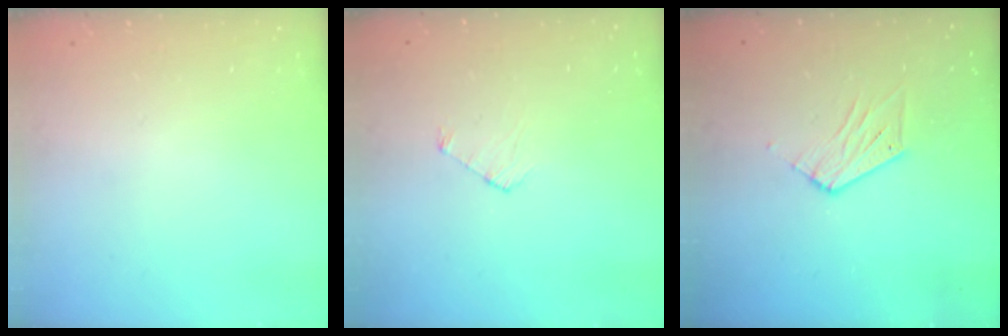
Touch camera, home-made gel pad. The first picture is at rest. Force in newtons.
{"total": 3.7, "press": 3.6, "slide": 0.3}
{"total": 6.8, "press": 6.8, "slide": 0.5}